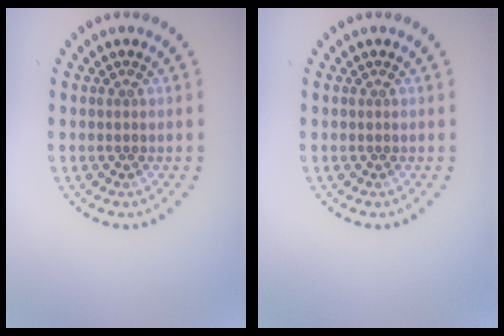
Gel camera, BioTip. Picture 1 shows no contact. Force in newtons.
{"total": 0.0}